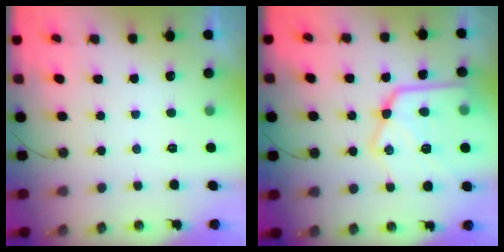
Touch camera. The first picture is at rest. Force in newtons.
{"total": 22.0, "press": 21.9, "slide": 1.8}